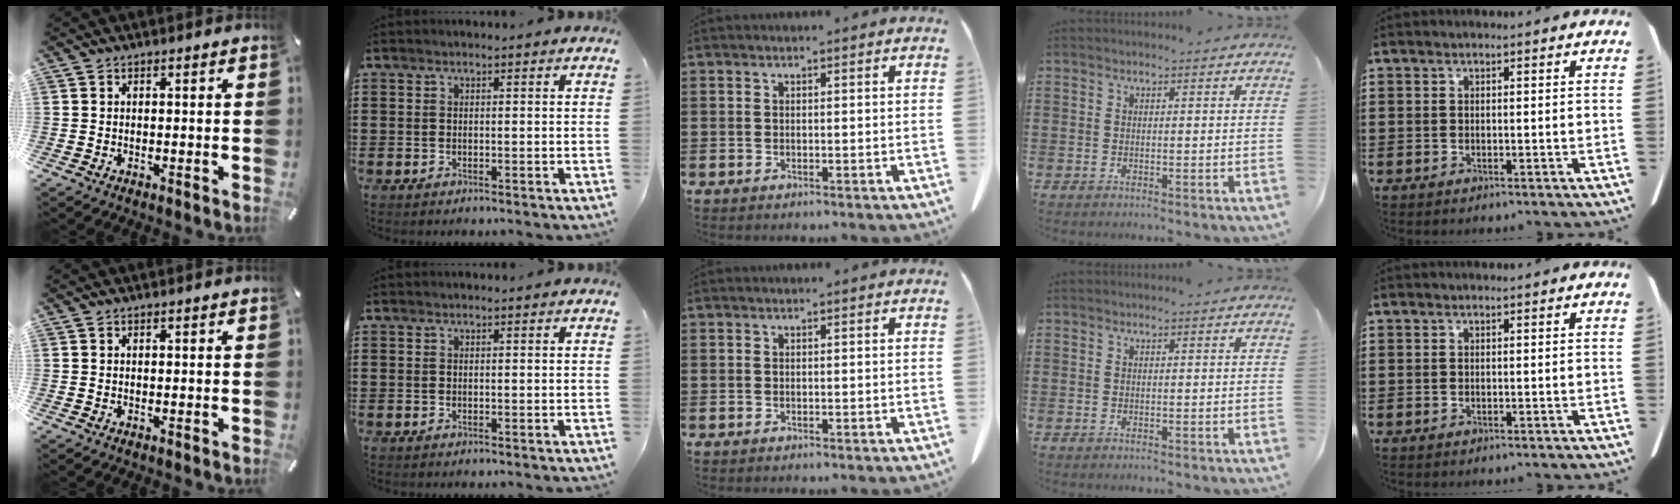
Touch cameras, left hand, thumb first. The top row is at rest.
{}